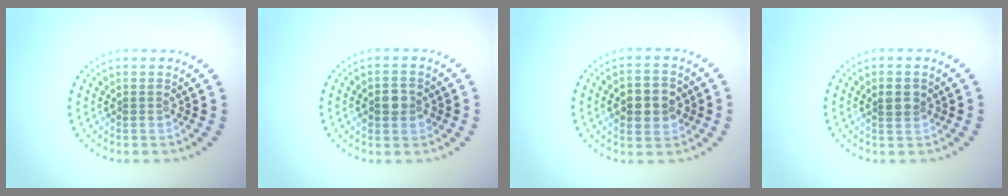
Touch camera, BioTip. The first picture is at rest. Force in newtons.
{"total": 2.4, "press": 2.4, "slide": 0.2}
{"total": 4.3, "press": 4.3, "slide": 0.1}
{"total": 1.9, "press": 1.7, "slide": 0.8}